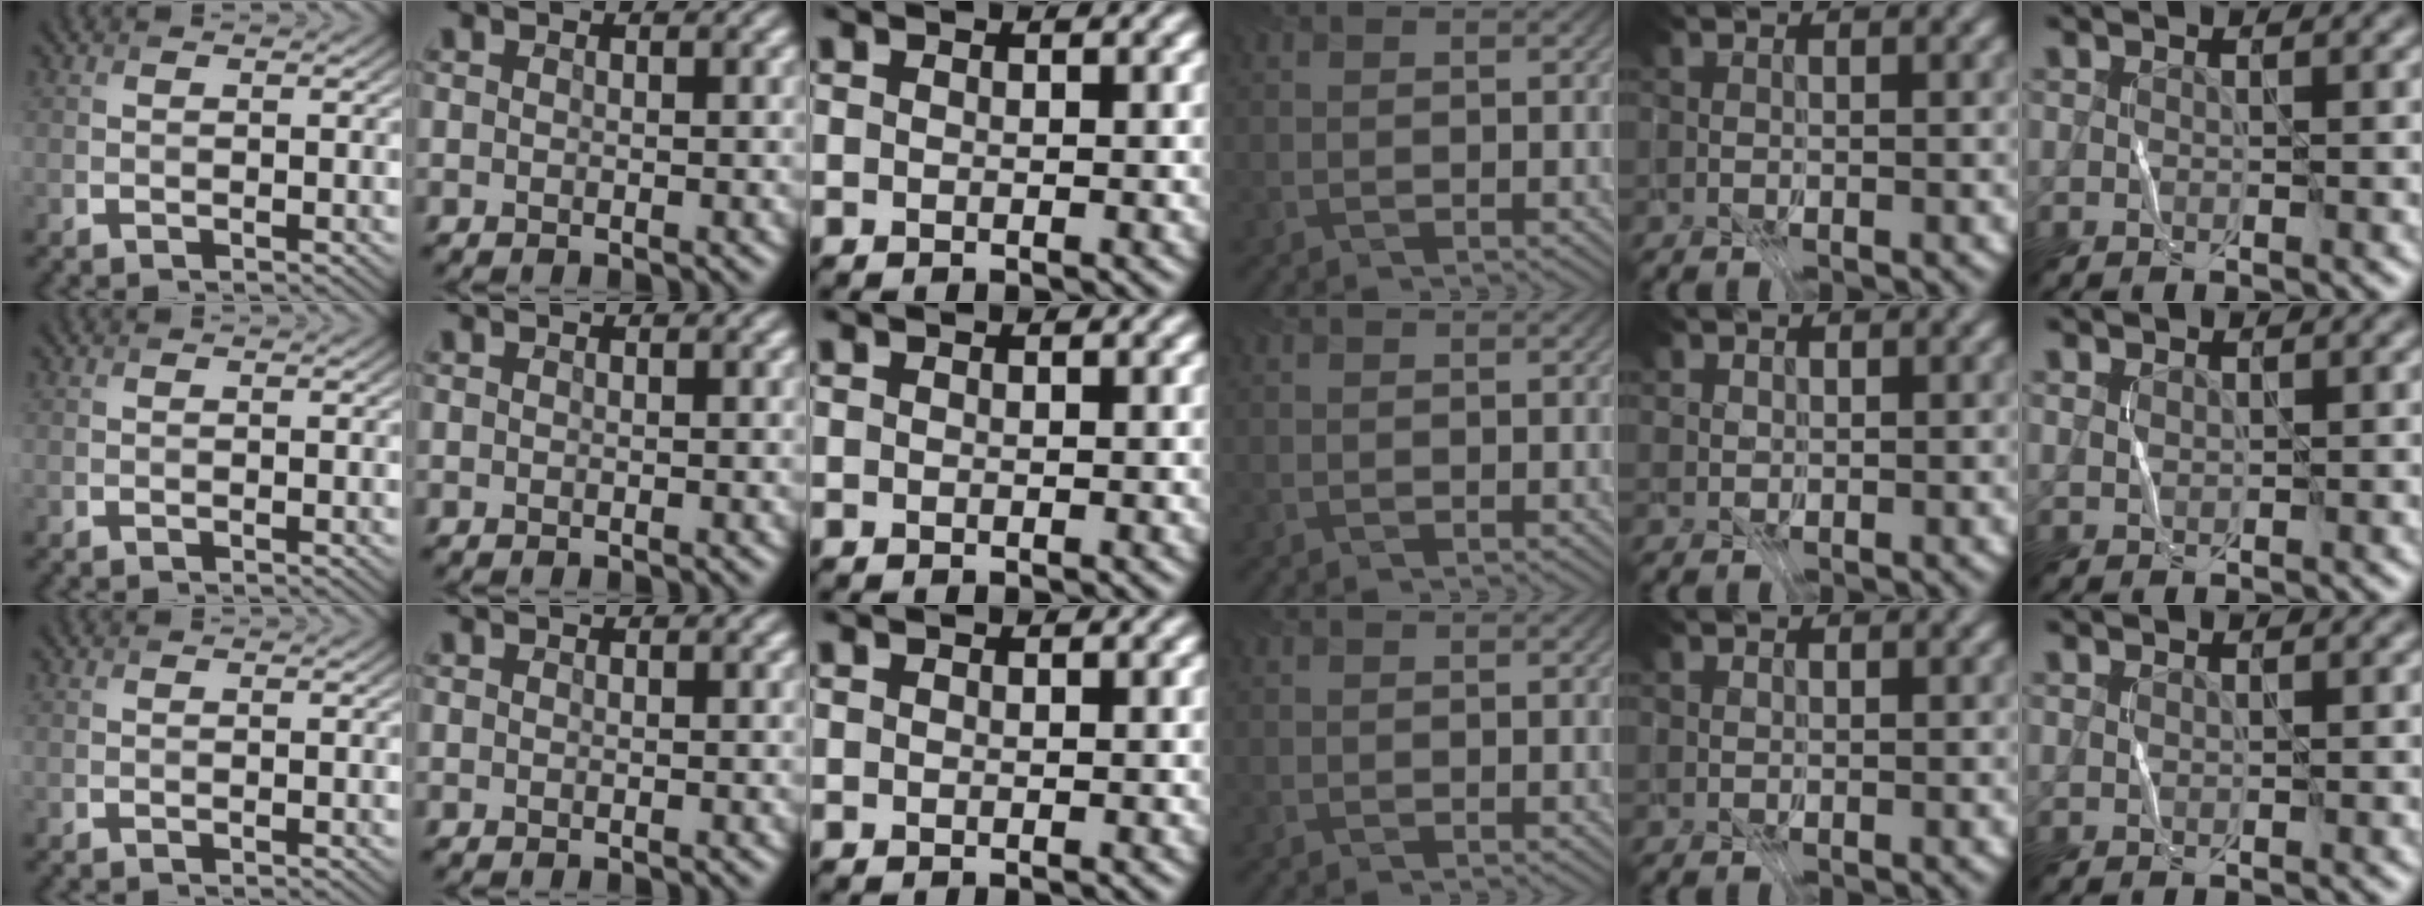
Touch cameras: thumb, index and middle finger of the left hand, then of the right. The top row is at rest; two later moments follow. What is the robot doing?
{"motion": "fold", "object": "file"}